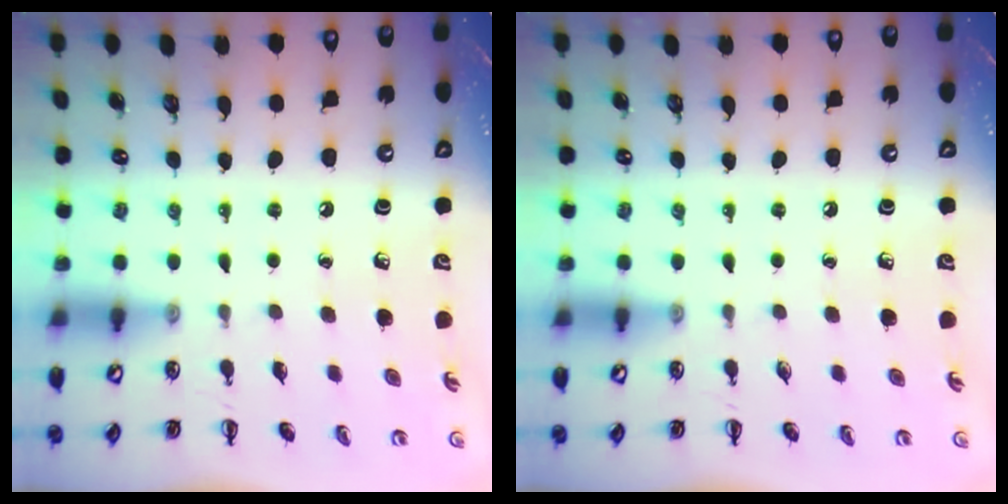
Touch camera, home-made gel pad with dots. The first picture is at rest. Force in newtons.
{"total": 0.0}